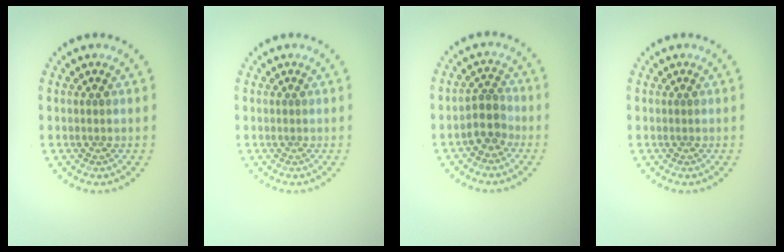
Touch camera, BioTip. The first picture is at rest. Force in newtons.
{"total": 0.0}
{"total": 2.5, "press": 2.1, "slide": 1.3}
{"total": 0.0}